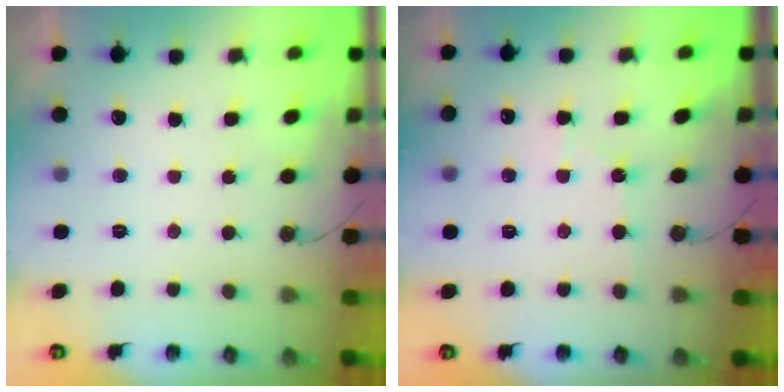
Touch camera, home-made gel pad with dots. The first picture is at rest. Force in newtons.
{"total": 6.1, "press": 6.0, "slide": 0.9}